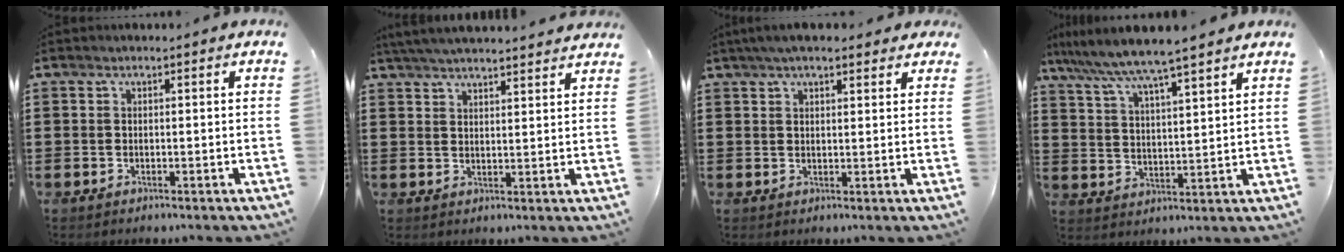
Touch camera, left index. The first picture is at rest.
{"total": 4.2, "force": [4.1, -0.3, 0.9], "torque": [-0.030, -0.014, 0.073]}
{"total": 4.4, "force": [3.4, 1.1, 2.5], "torque": [-0.056, 0.007, 0.061]}
{"total": 5.9, "force": [5.3, -0.8, 2.5], "torque": [-0.072, -0.035, 0.085]}